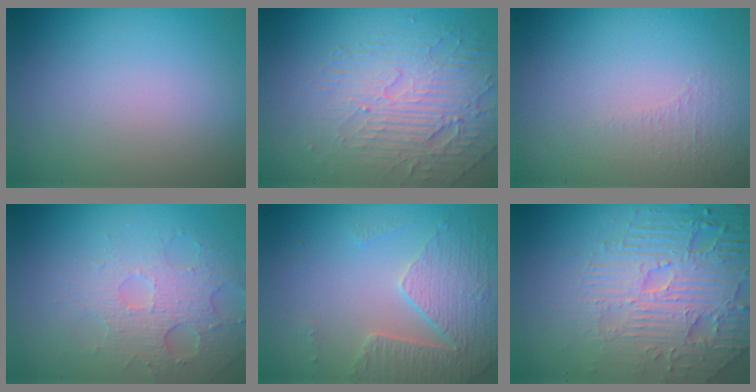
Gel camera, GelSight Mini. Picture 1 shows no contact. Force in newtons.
{"total": 4.7, "press": 4.0, "slide": 2.5}
{"total": 0.8, "press": 0.4, "slide": 0.7}
{"total": 3.6, "press": 3.2, "slide": 1.5}
{"total": 3.7, "press": 3.6, "slide": 0.8}
{"total": 7.8, "press": 5.8, "slide": 5.3}